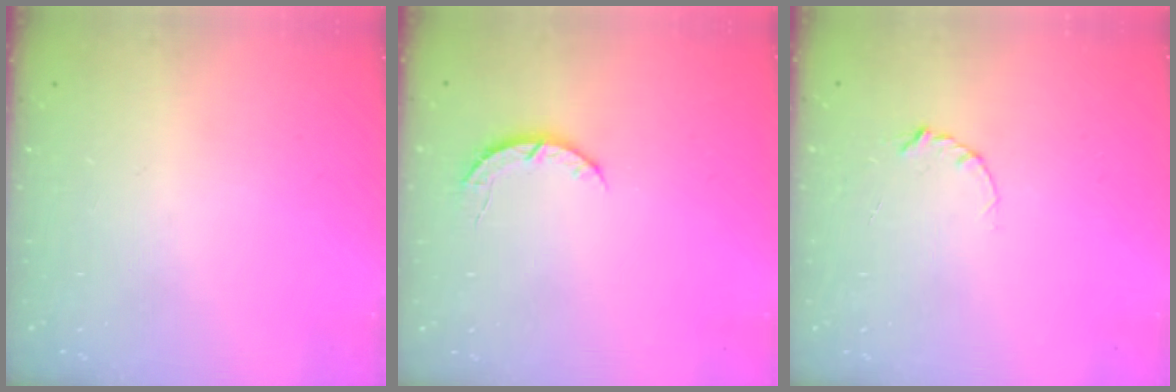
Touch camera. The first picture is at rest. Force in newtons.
{"total": 3.8, "press": 3.7, "slide": 0.7}
{"total": 2.9, "press": 2.9, "slide": 0.3}